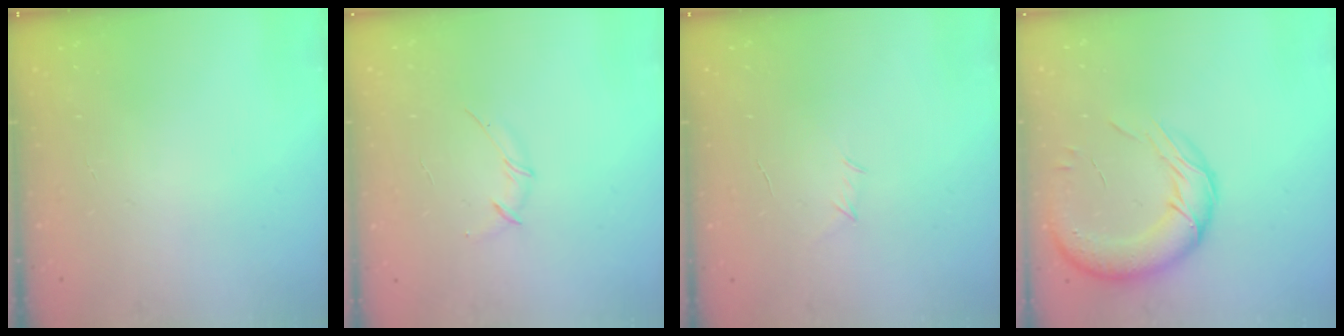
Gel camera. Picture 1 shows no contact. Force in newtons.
{"total": 3.0, "press": 2.9, "slide": 0.8}
{"total": 3.2, "press": 3.1, "slide": 0.8}
{"total": 16.4, "press": 15.8, "slide": 4.5}